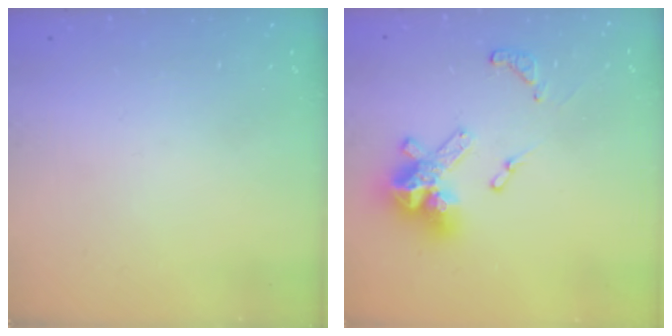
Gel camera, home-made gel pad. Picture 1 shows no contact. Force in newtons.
{"total": 14.9, "press": 14.8, "slide": 1.7}